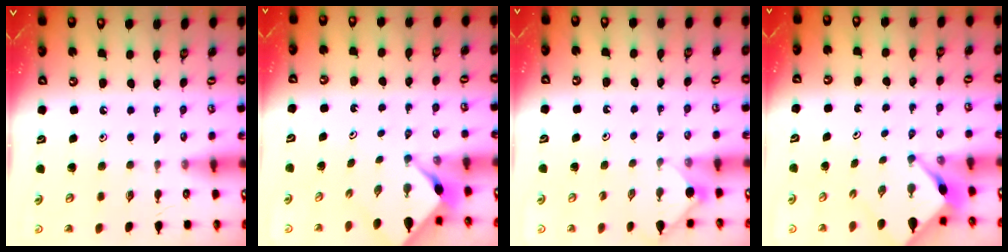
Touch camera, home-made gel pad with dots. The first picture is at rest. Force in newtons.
{"total": 2.3, "press": 2.2, "slide": 0.3}
{"total": 2.9, "press": 2.8, "slide": 0.5}
{"total": 2.8, "press": 2.8, "slide": 0.3}